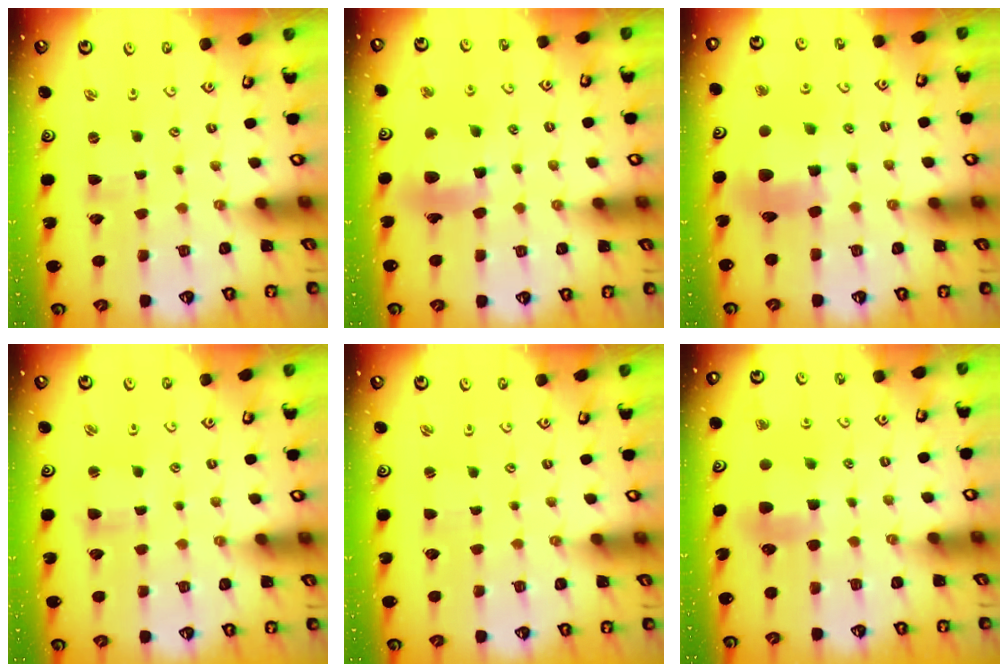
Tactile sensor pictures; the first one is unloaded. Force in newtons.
{"total": 12.1, "press": 12.0, "slide": 1.6}
{"total": 12.2, "press": 12.1, "slide": 1.5}
{"total": 2.6, "press": 2.5, "slide": 0.3}
{"total": 0.0}
{"total": 6.4, "press": 6.4, "slide": 0.6}